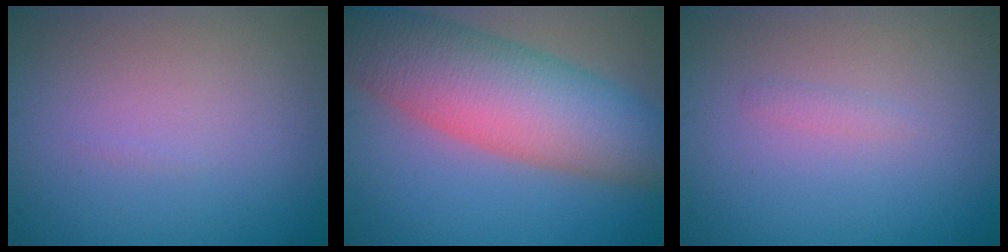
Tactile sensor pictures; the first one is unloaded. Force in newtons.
{"total": 11.0, "press": 10.9, "slide": 0.8}
{"total": 0.7, "press": 0.7, "slide": 0.0}